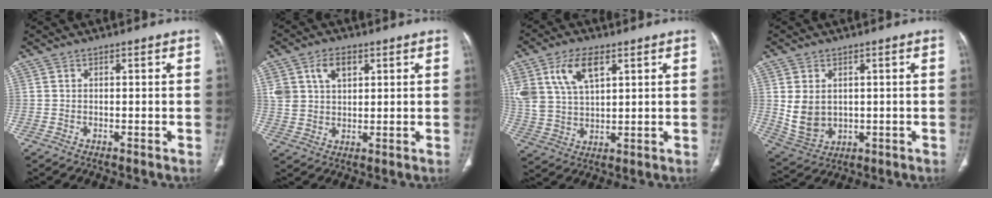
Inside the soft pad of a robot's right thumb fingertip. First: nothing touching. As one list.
[{"total": 7.3, "force": [3.2, 4.8, 4.5], "torque": [-0.071, -0.007, 0.065]}, {"total": 11.5, "force": [5.4, 6.2, 8.1], "torque": [-0.158, -0.010, 0.112]}, {"total": 7.8, "force": [1.0, 5.8, 5.0], "torque": [-0.086, -0.011, 0.042]}]